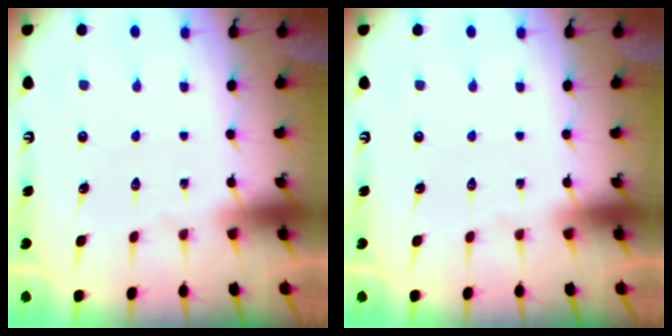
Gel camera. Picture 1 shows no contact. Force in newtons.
{"total": 0.0}